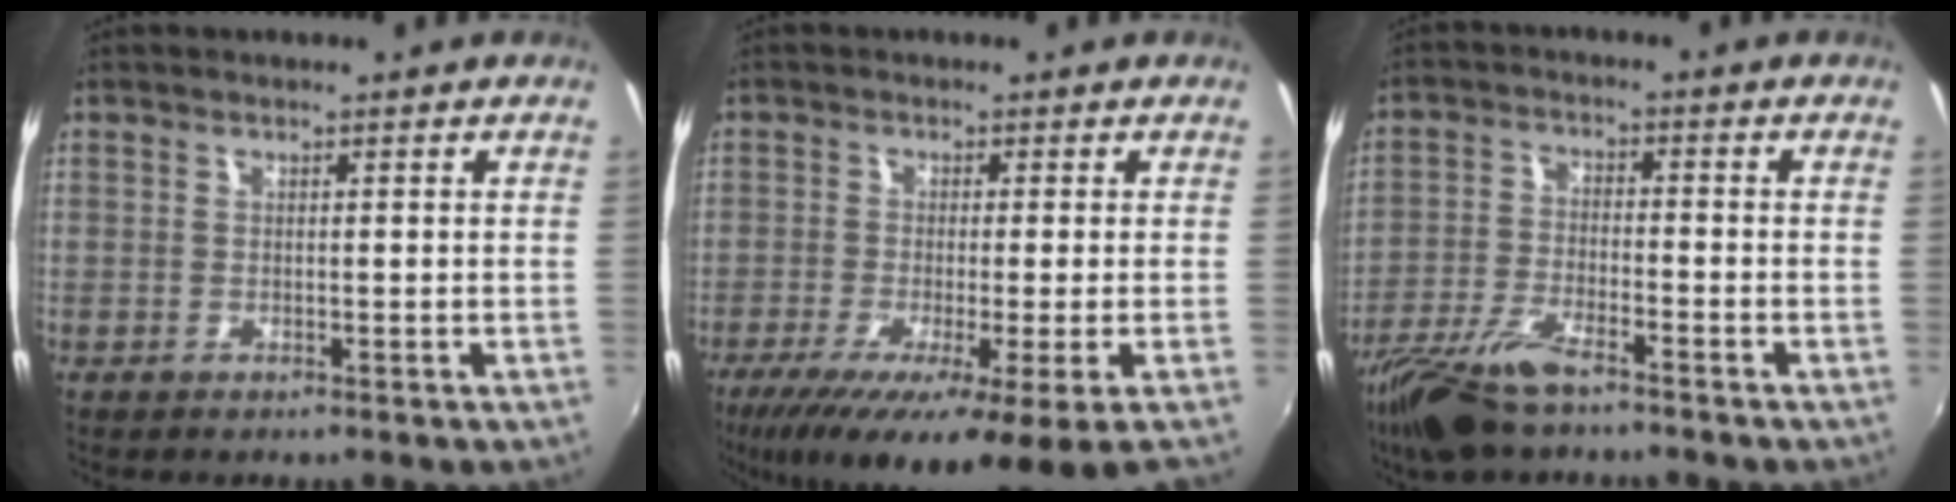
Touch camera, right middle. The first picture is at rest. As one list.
[{"total": 11.8, "force": [-6.9, -0.5, 9.6], "torque": [-0.188, -0.052, -0.114]}, {"total": 10.2, "force": [-7.6, 2.8, 6.2], "torque": [-0.146, -0.020, -0.151]}]